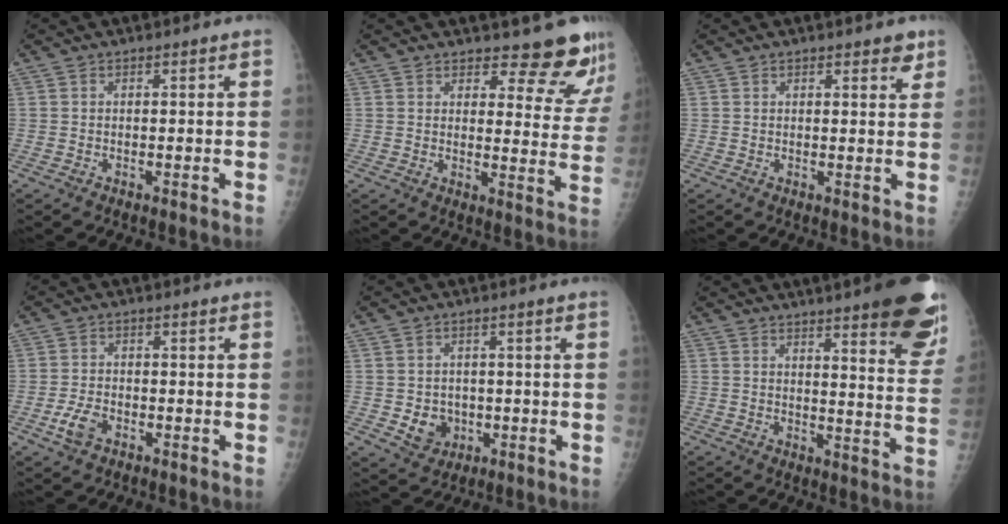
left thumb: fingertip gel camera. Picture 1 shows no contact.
{"total": 11.9, "force": [11.0, 3.4, 3.0], "torque": [0.006, -0.093, 0.120]}
{"total": 2.8, "force": [2.0, 1.1, 1.7], "torque": [-0.006, -0.010, 0.022]}
{"total": 4.2, "force": [-1.9, 2.5, 2.7], "torque": [-0.055, 0.008, -0.037]}
{"total": 5.3, "force": [-1.0, 4.6, 2.5], "torque": [-0.017, 0.004, -0.005]}
{"total": 17.9, "force": [11.7, 3.3, 13.1], "torque": [-0.139, -0.060, 0.139]}